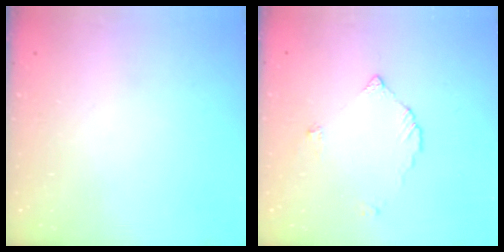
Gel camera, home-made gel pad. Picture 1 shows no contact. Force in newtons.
{"total": 3.3, "press": 3.3, "slide": 0.4}